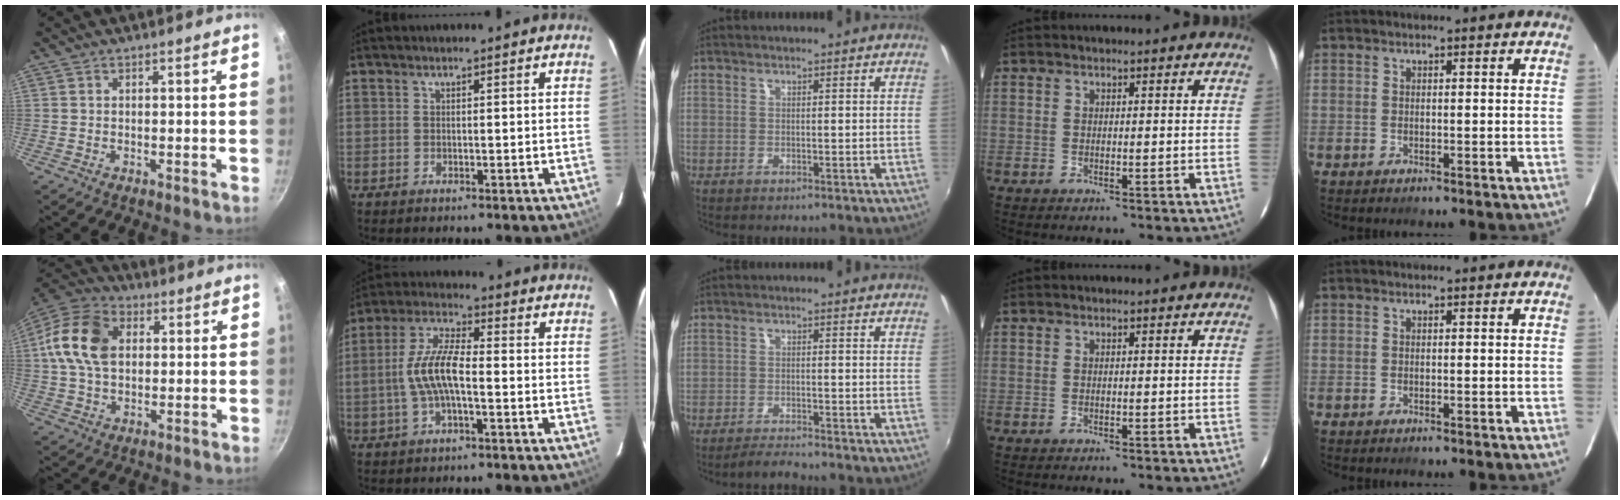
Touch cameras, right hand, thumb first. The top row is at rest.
{"thumb": {"total": 15.1, "force": [2.4, 10.6, 10.4], "torque": [-0.180, 0.021, 0.027]}, "index": {"total": 9.3, "force": [-1.7, 2.8, 8.7], "torque": [-0.182, 0.009, -0.034]}, "middle": {"total": 3.0, "force": [-2.9, -0.2, 0.7], "torque": [-0.029, -0.007, -0.056]}}